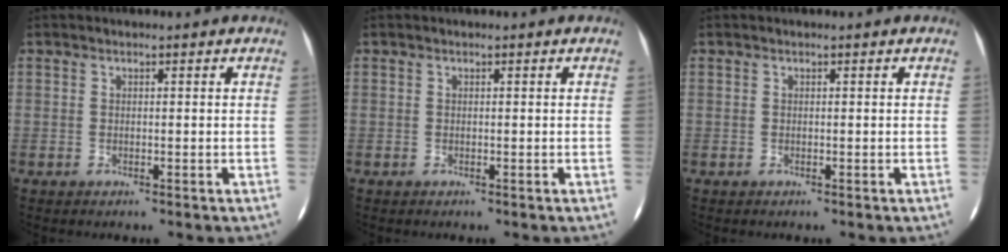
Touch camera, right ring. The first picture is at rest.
{"total": 0.0}
{"total": 0.0}